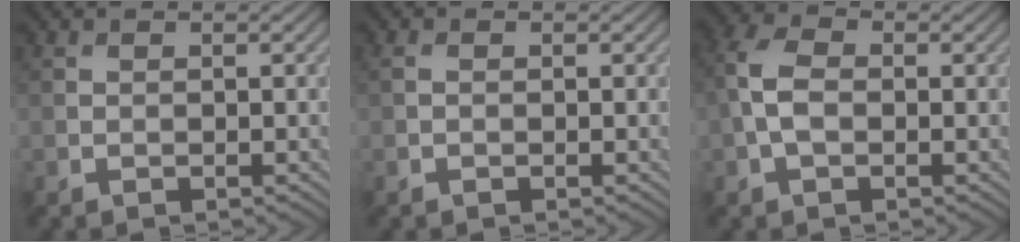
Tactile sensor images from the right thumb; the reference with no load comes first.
{"total": 0.8, "force": [0.0, 0.6, 0.6], "torque": [-0.015, 0.001, -0.001]}
{"total": 5.1, "force": [-0.3, 3.3, 3.9], "torque": [-0.103, 0.007, -0.016]}